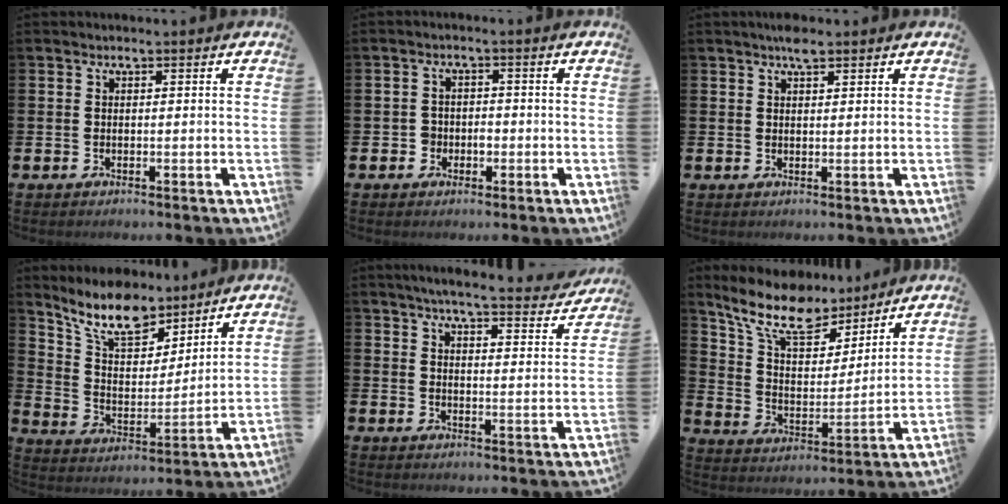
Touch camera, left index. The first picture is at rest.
{"total": 2.1, "force": [-0.8, 1.9, 0.4], "torque": [-0.008, 0.001, -0.020]}
{"total": 2.6, "force": [2.3, 0.8, 1.1], "torque": [-0.013, -0.003, 0.038]}
{"total": 10.6, "force": [9.0, 4.0, 3.9], "torque": [-0.103, -0.054, 0.162]}
{"total": 5.3, "force": [5.0, 0.2, 1.7], "torque": [-0.036, -0.034, 0.083]}
{"total": 11.6, "force": [10.0, 4.3, 4.2], "torque": [-0.116, -0.063, 0.176]}